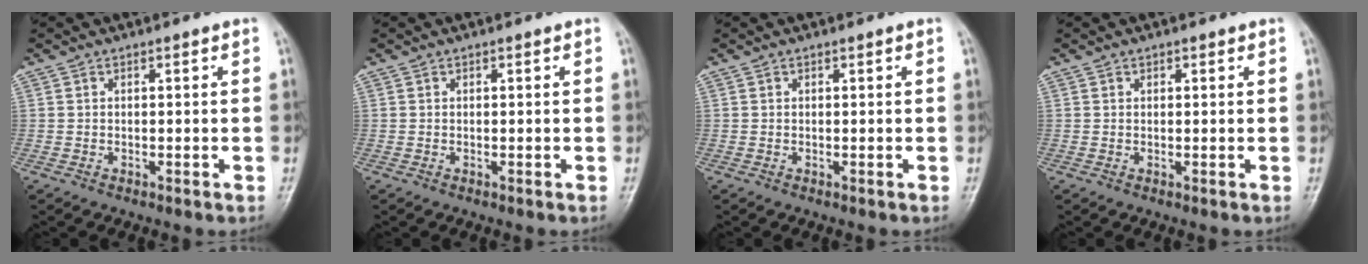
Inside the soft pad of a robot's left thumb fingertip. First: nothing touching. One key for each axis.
{"total": 0.0}
{"total": 0.0}
{"total": 0.6, "fx": 0.4, "fy": 0.4, "fz": 0.2, "tx": 0.002, "ty": -0.002, "tz": 0.003}